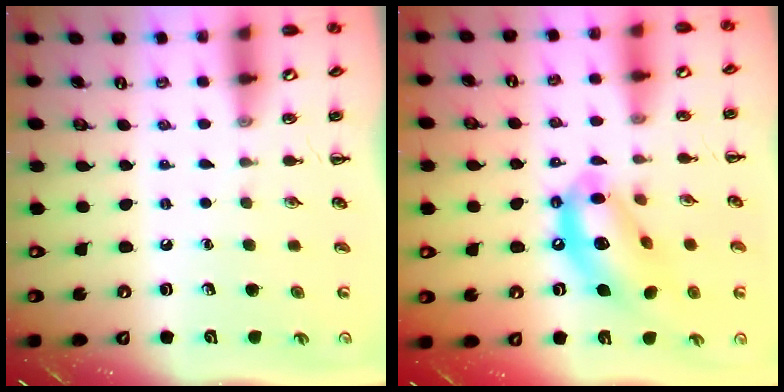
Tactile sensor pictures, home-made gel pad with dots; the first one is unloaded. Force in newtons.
{"total": 15.7, "press": 15.2, "slide": 3.7}